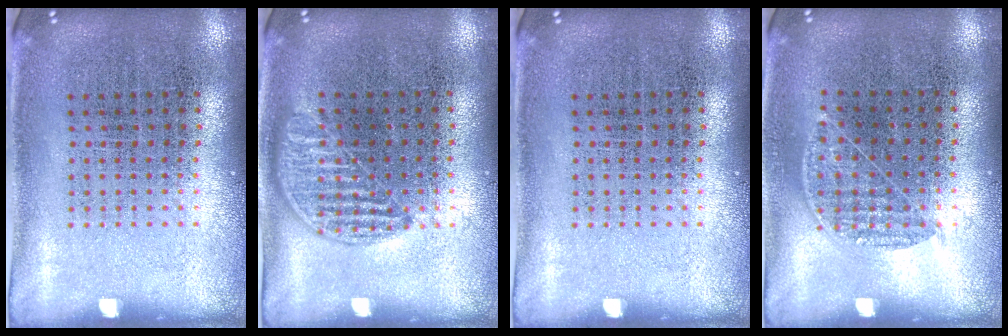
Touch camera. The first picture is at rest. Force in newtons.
{"total": 0.9, "press": 0.8, "slide": 0.4}
{"total": 0.0}
{"total": 0.8, "press": 0.7, "slide": 0.5}